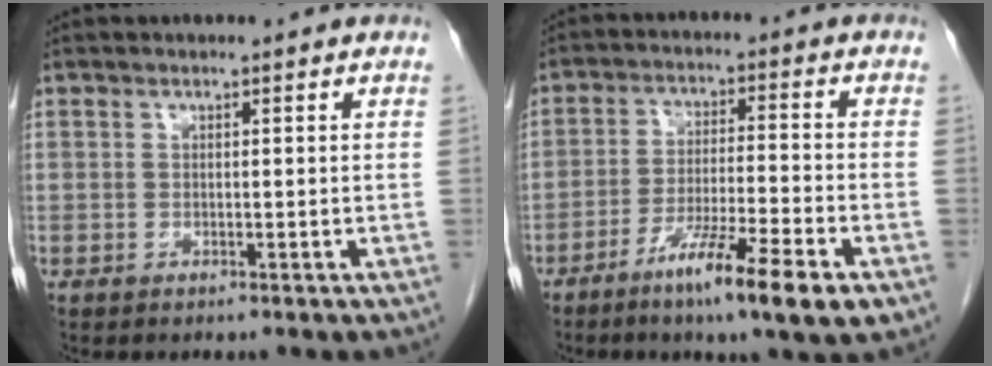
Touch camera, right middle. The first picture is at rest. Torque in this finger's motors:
{"motor_torque": [1.46, -0.68, 0.52, 0.15]}